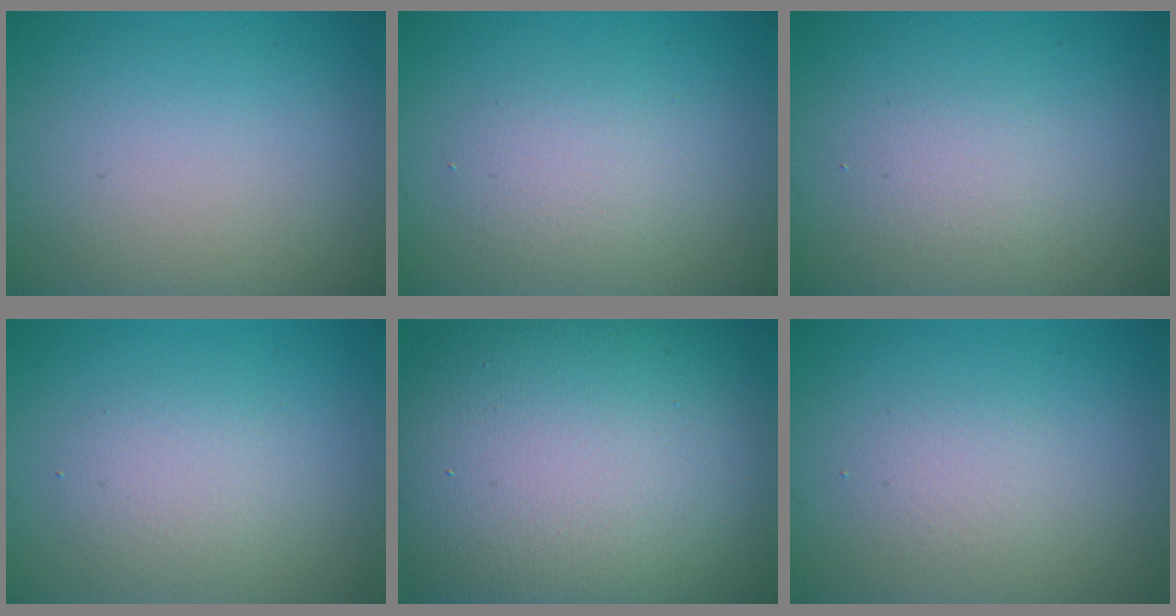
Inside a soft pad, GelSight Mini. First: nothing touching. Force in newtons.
{"total": 2.4, "press": 2.4, "slide": 0.2}
{"total": 1.6, "press": 1.6, "slide": 0.2}
{"total": 2.4, "press": 2.4, "slide": 0.1}
{"total": 18.0, "press": 18.0, "slide": 1.1}
{"total": 1.6, "press": 1.6, "slide": 0.3}